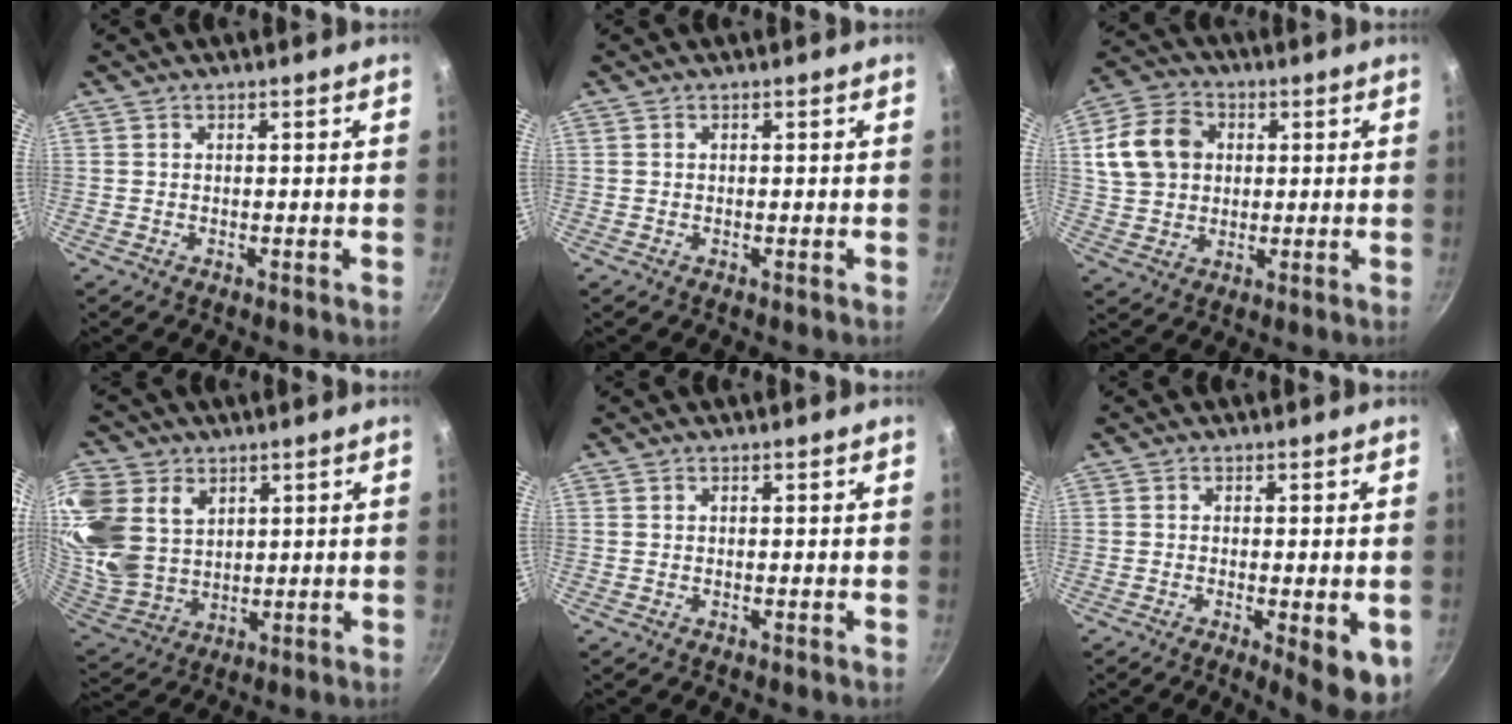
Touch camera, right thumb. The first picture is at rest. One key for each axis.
{"total": 0.0}
{"total": 12.2, "fx": 2.6, "fy": 9.7, "fz": 7.0, "tx": -0.113, "ty": 0.011, "tz": 0.040}
{"total": 20.2, "fx": 7.2, "fy": 15.2, "fz": 11.1, "tx": -0.254, "ty": -0.011, "tz": 0.156}
{"total": 0.0}
{"total": 8.2, "fx": -2.3, "fy": 2.4, "fz": 7.5, "tx": -0.083, "ty": -0.003, "tz": -0.025}